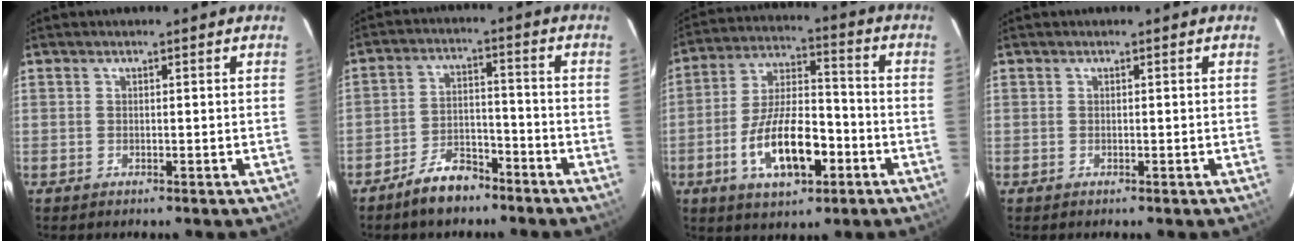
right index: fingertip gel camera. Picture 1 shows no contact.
{"total": 7.7, "force": [-6.0, 3.7, 3.1], "torque": [-0.071, 0.022, -0.092]}
{"total": 14.8, "force": [-5.7, 6.3, 12.2], "torque": [-0.236, 0.005, -0.090]}
{"total": 0.0}